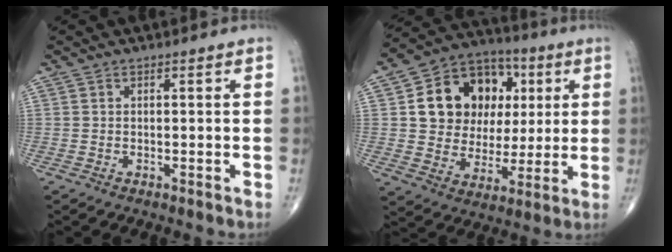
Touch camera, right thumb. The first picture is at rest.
{"total": 18.2, "force": [4.1, 14.5, 10.3], "torque": [-0.125, 0.013, 0.074]}